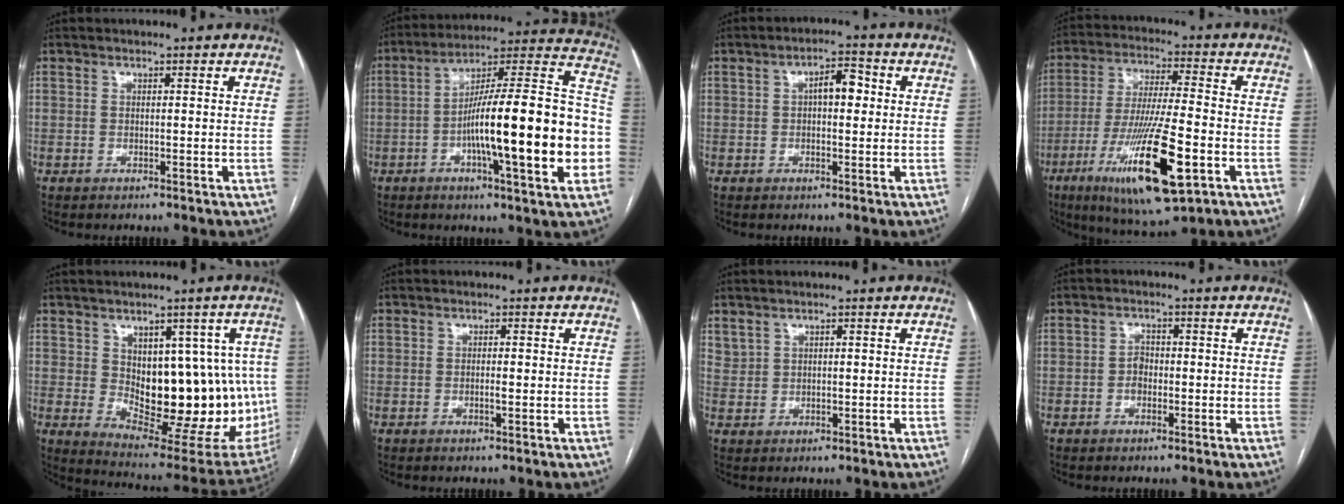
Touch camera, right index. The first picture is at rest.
{"total": 23.9, "force": [-4.8, 2.6, 23.2], "torque": [-0.296, 0.024, -0.075]}
{"total": 4.4, "force": [0.6, 1.8, 4.0], "torque": [-0.062, 0.018, 0.009]}
{"total": 17.9, "force": [-7.1, 2.3, 16.3], "torque": [-0.318, -0.036, -0.119]}
{"total": 18.9, "force": [0.7, 9.2, 16.5], "torque": [-0.184, 0.004, 0.039]}
{"total": 1.2, "force": [-0.2, 0.2, 1.1], "torque": [-0.021, -0.001, -0.004]}
{"total": 1.9, "force": [1.5, 1.1, 0.5], "torque": [-0.010, 0.006, 0.033]}
{"total": 2.0, "force": [-0.6, 1.5, 1.2], "torque": [-0.017, 0.007, -0.011]}